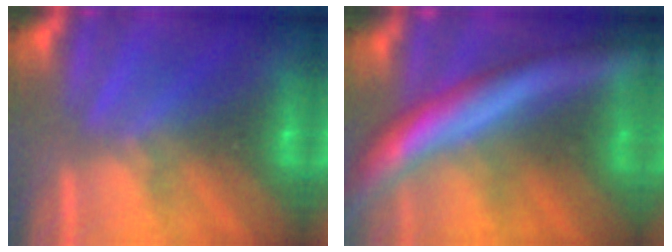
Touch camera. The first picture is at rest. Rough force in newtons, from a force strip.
{"total": 8.1}